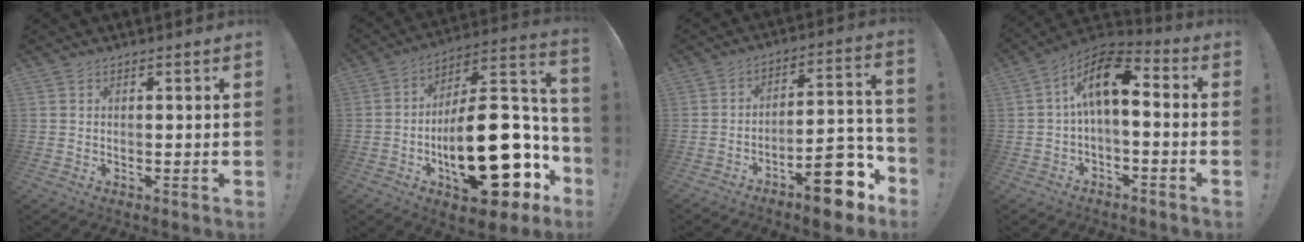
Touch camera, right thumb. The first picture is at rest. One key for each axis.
{"total": 29.4, "fx": -8.0, "fy": 12.6, "fz": 25.3, "tx": -0.407, "ty": 0.053, "tz": -0.113}
{"total": 15.6, "fx": -9.6, "fy": 5.8, "fz": 10.9, "tx": -0.111, "ty": 0.071, "tz": -0.150}
{"total": 12.4, "fx": 1.6, "fy": 5.6, "fz": 11.0, "tx": -0.192, "ty": 0.010, "tz": 0.027}